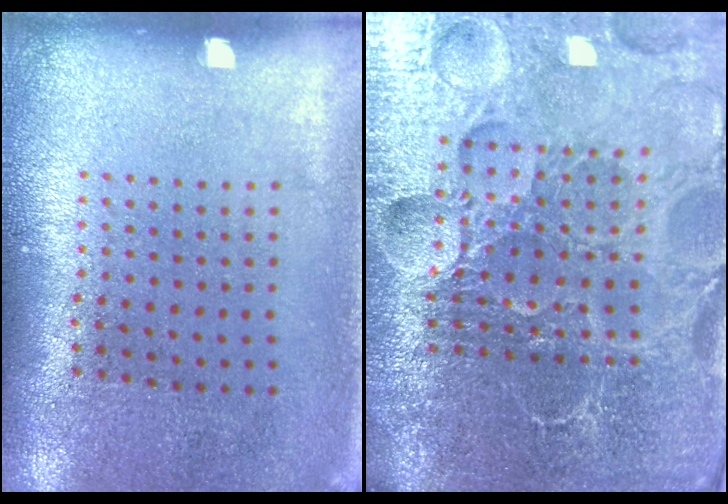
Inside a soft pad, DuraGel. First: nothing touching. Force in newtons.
{"total": 6.2, "press": 5.6, "slide": 2.7}